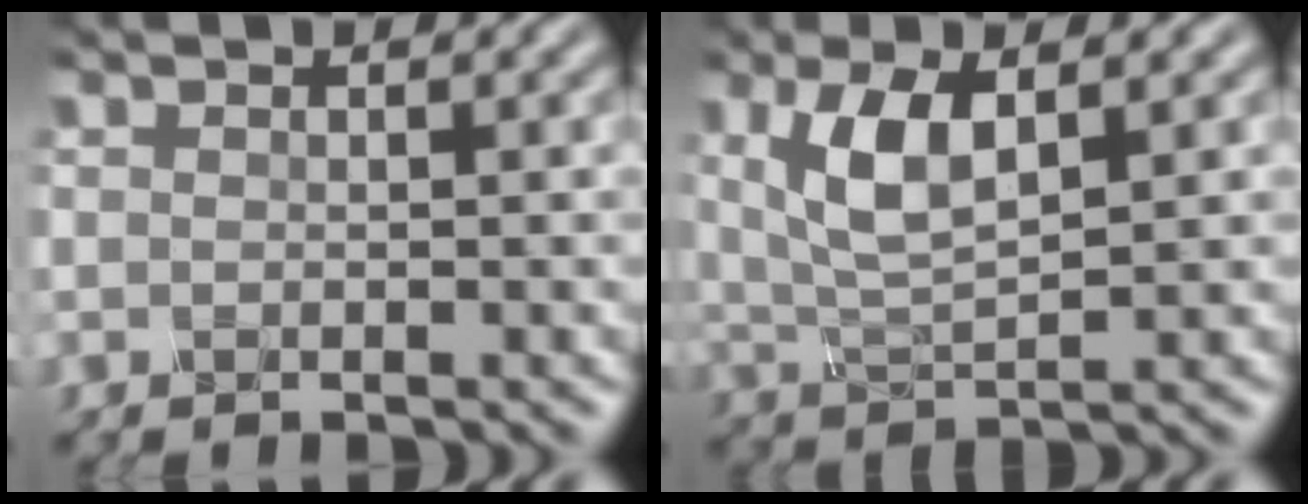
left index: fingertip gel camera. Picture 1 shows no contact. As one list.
[{"total": 4.8, "force": [1.8, 1.5, 4.2], "torque": [-0.095, 0.002, 0.037]}]